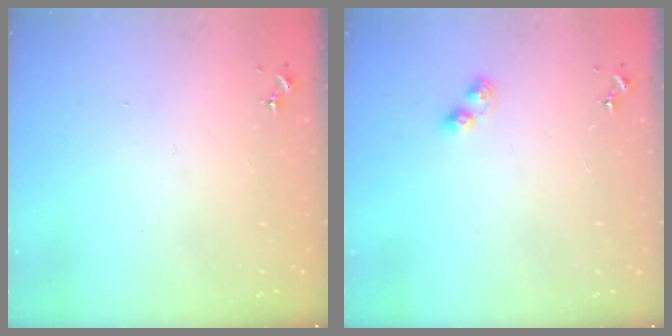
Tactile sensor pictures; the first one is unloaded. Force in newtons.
{"total": 5.2, "press": 5.1, "slide": 0.6}